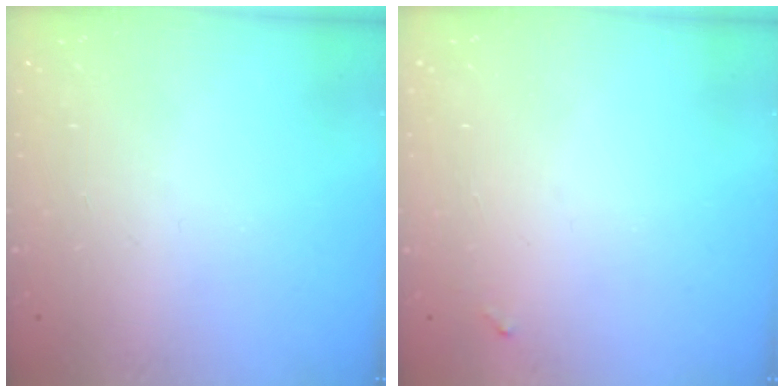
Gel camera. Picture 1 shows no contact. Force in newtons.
{"total": 3.9, "press": 3.9, "slide": 0.3}